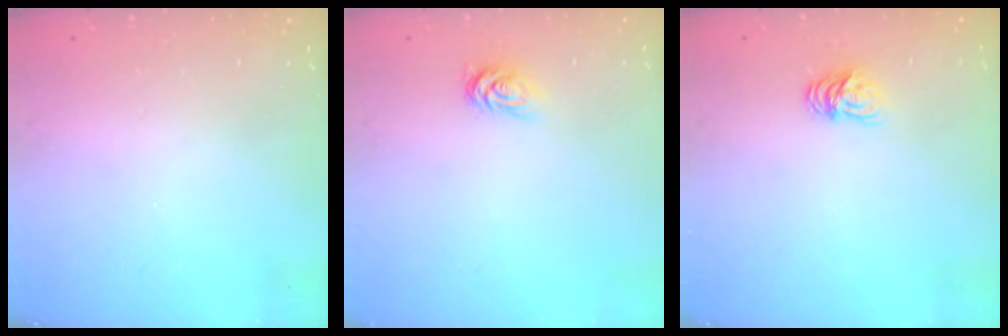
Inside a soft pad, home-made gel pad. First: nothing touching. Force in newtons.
{"total": 2.5, "press": 2.5, "slide": 0.4}
{"total": 5.5, "press": 5.5, "slide": 0.6}